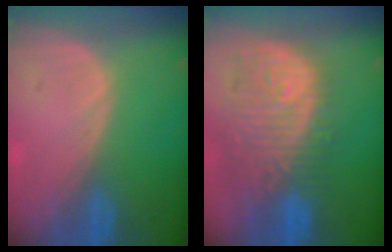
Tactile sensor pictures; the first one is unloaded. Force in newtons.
{"total": 12.0, "press": 10.7, "slide": 5.4}